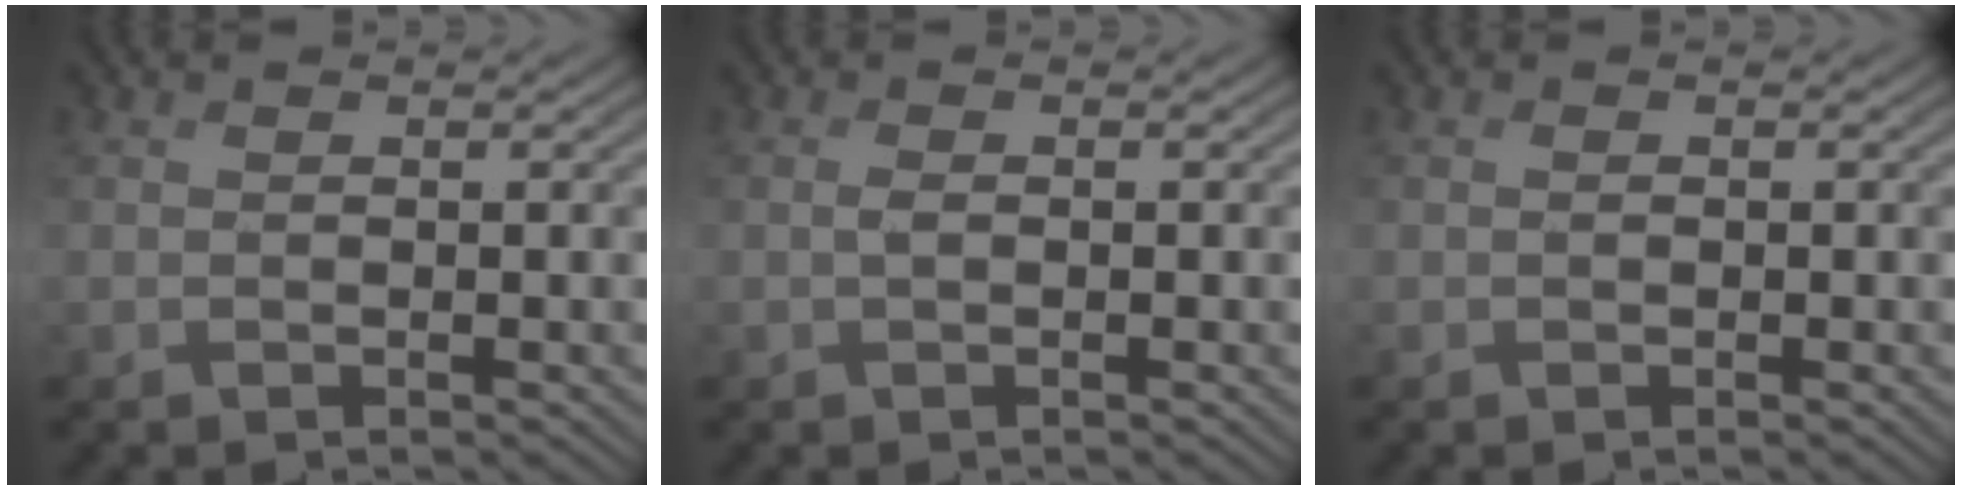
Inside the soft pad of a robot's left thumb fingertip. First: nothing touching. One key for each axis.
{"total": 0.8, "fx": -0.1, "fy": 0.3, "fz": 0.8, "tx": -0.019, "ty": 0.000, "tz": -0.003}
{"total": 0.0}